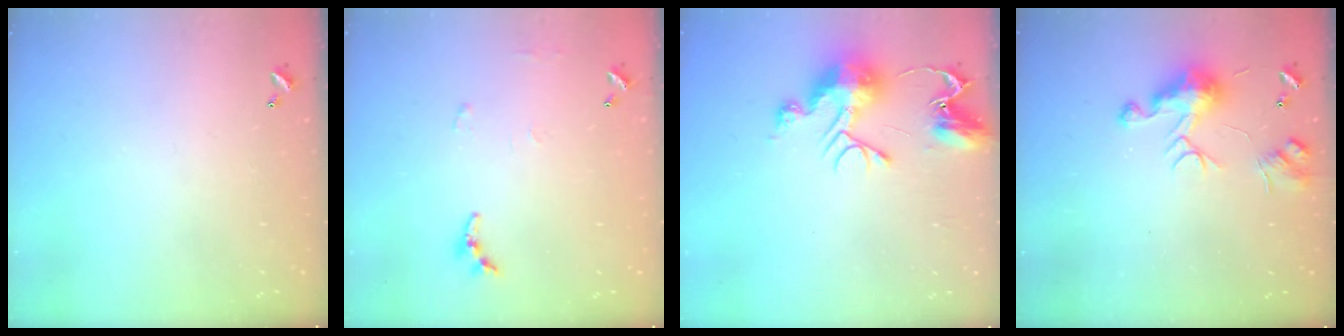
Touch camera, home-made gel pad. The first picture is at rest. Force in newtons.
{"total": 5.7, "press": 5.7, "slide": 0.2}
{"total": 11.3, "press": 11.3, "slide": 1.0}
{"total": 8.4, "press": 8.3, "slide": 0.4}